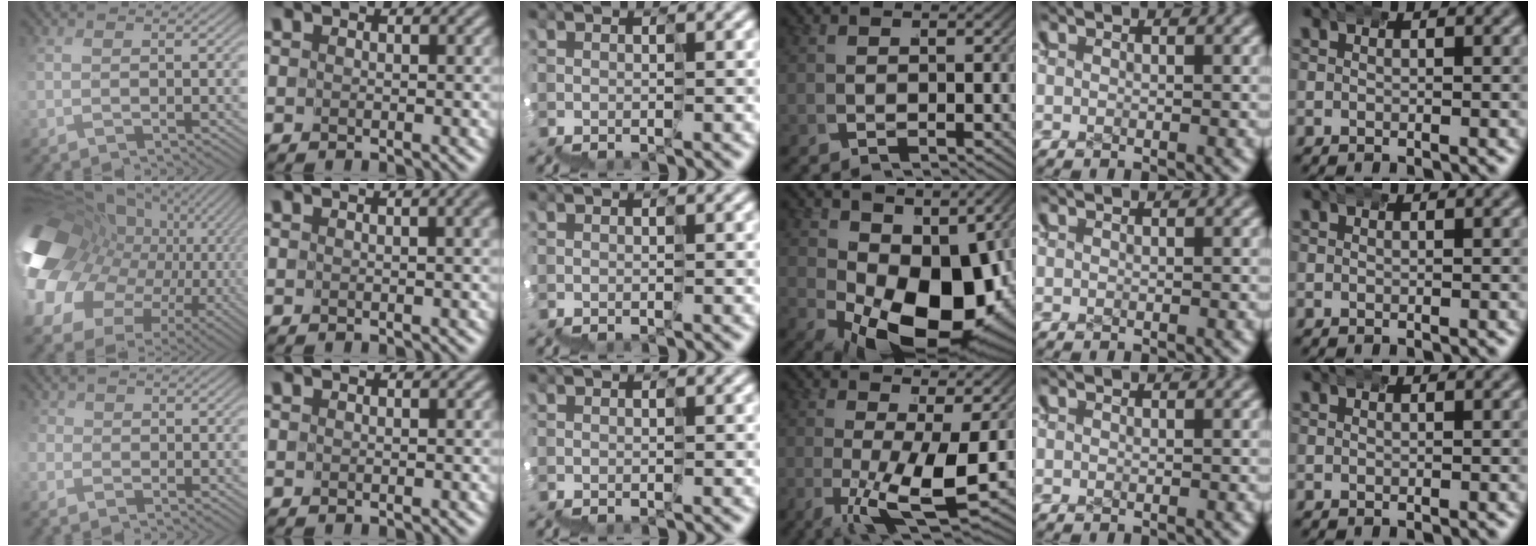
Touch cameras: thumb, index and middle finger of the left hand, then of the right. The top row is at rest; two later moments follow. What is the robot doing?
{"motion": "wrap", "object": "ethernet cable"}